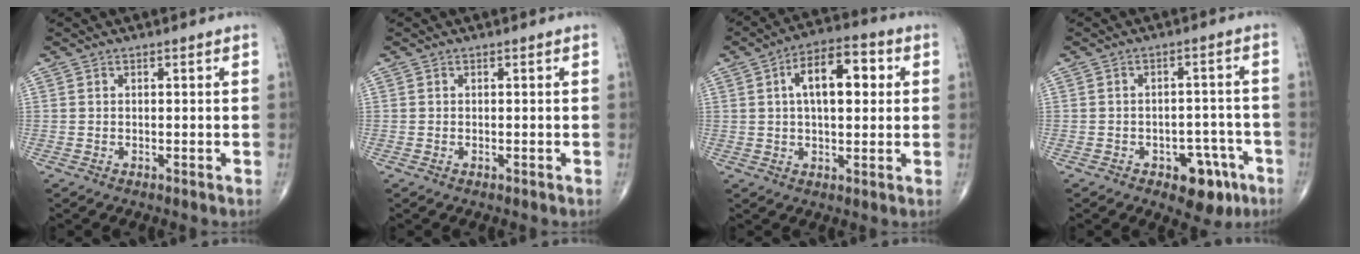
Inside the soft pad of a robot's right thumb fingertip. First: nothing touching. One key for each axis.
{"total": 0.0}
{"total": 11.9, "fx": 2.6, "fy": 5.9, "fz": 10.1, "tx": -0.143, "ty": 0.018, "tz": 0.036}
{"total": 8.4, "fx": -4.4, "fy": 4.9, "fz": 5.1, "tx": -0.032, "ty": 0.033, "tz": -0.052}